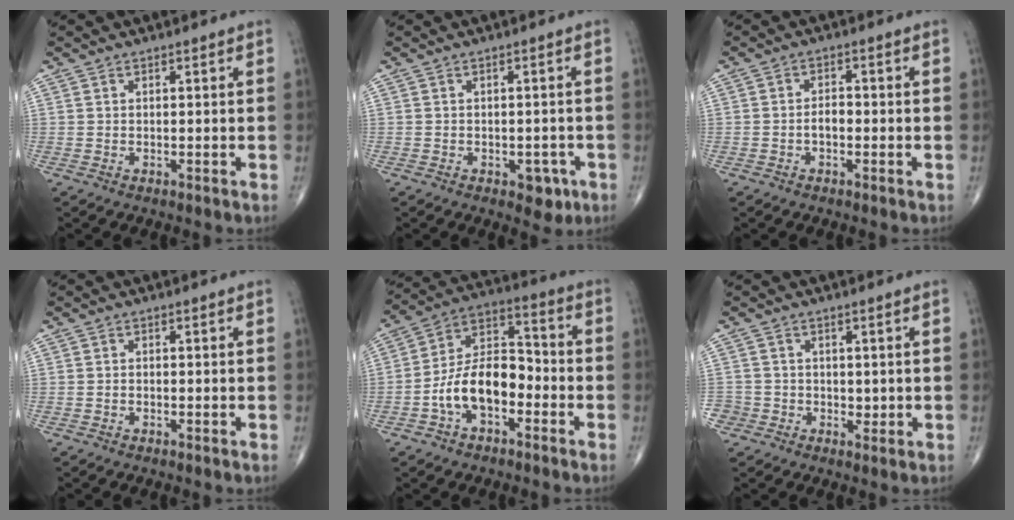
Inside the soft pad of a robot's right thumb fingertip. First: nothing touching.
{"total": 3.9, "force": [-1.8, 2.4, 2.5], "torque": [-0.010, 0.007, -0.019]}
{"total": 2.3, "force": [-0.8, 1.4, 1.7], "torque": [-0.023, 0.010, -0.017]}
{"total": 0.6, "force": [-0.3, 0.4, 0.3], "torque": [-0.005, 0.003, -0.008]}
{"total": 13.2, "force": [-4.3, 7.6, 9.9], "torque": [-0.160, 0.049, -0.086]}
{"total": 3.6, "force": [-0.6, 3.5, 0.6], "torque": [0.017, 0.006, -0.017]}